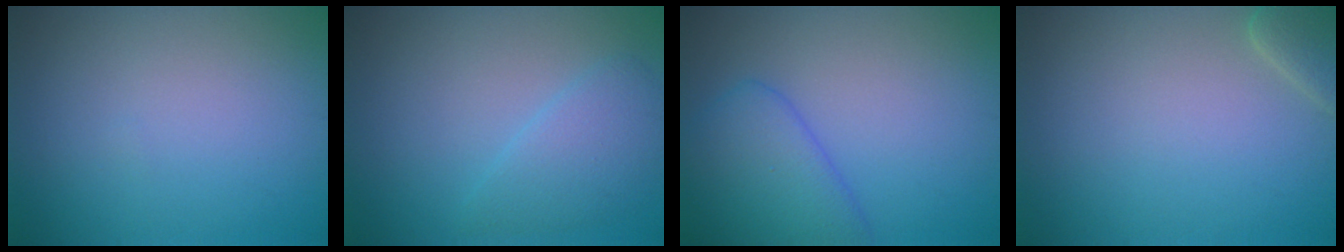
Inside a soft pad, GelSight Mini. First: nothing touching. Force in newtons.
{"total": 2.7, "press": 2.7, "slide": 0.1}
{"total": 4.8, "press": 4.8, "slide": 0.3}
{"total": 2.6, "press": 2.6, "slide": 0.2}